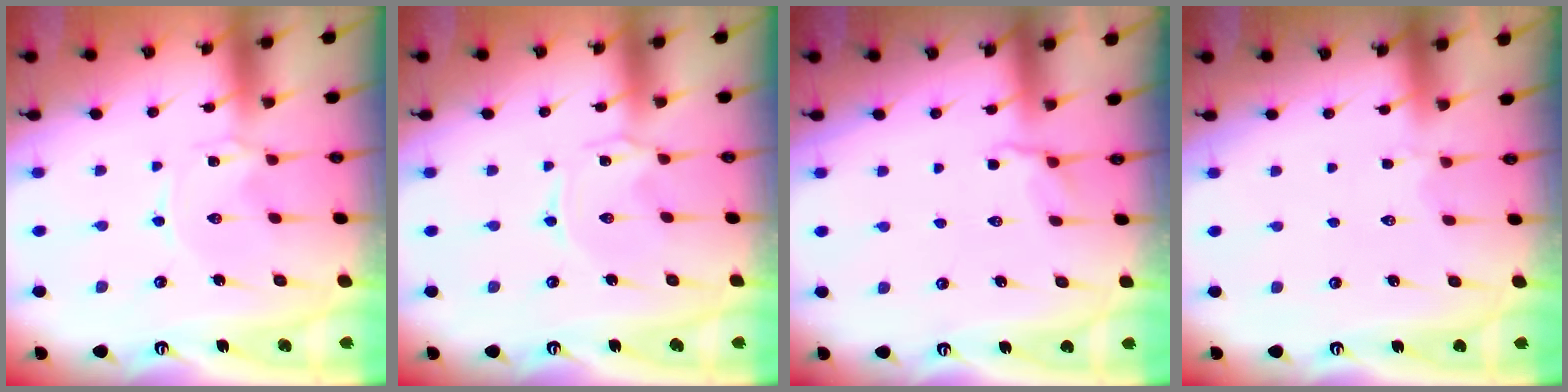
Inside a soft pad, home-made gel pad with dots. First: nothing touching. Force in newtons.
{"total": 0.9, "press": 0.8, "slide": 0.2}
{"total": 2.7, "press": 2.1, "slide": 1.7}
{"total": 2.6, "press": 2.4, "slide": 1.2}